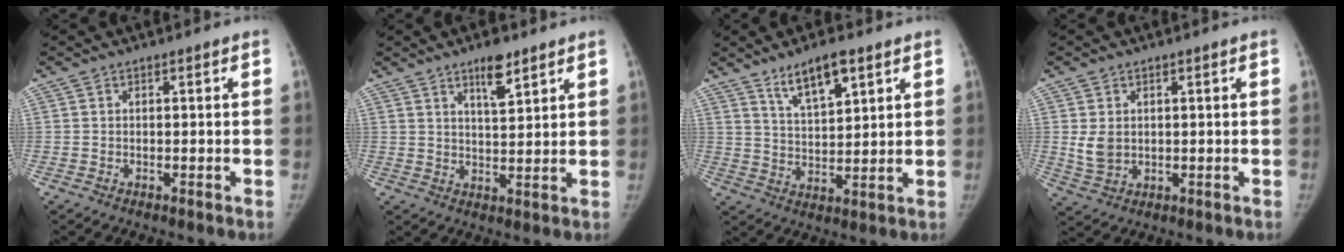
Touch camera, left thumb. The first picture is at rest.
{"total": 6.0, "force": [4.0, 1.8, 4.1], "torque": [-0.053, -0.028, 0.067]}
{"total": 8.5, "force": [5.4, 2.8, 5.9], "torque": [-0.092, -0.031, 0.102]}
{"total": 4.3, "force": [0.7, 3.3, 2.7], "torque": [-0.045, -0.010, 0.024]}